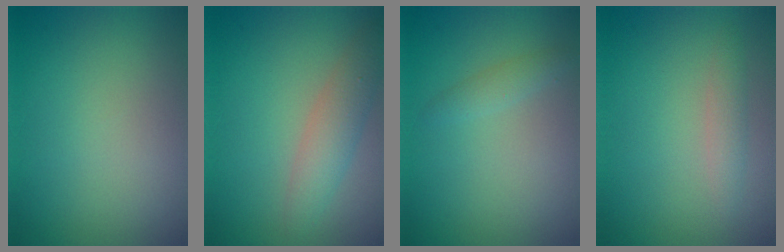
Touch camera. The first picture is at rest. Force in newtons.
{"total": 2.9, "press": 2.9, "slide": 0.1}
{"total": 1.1, "press": 1.1, "slide": 0.0}
{"total": 1.3, "press": 1.3, "slide": 0.0}